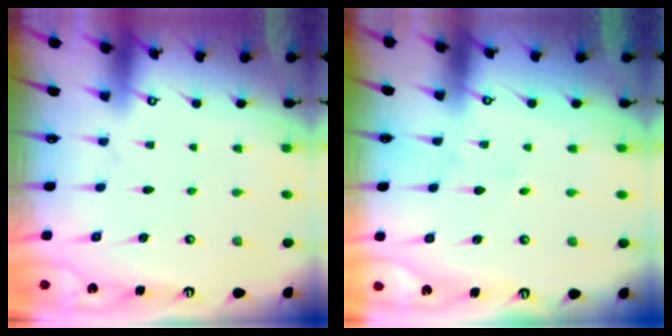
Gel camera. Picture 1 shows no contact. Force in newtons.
{"total": 1.8, "press": 1.8, "slide": 0.2}